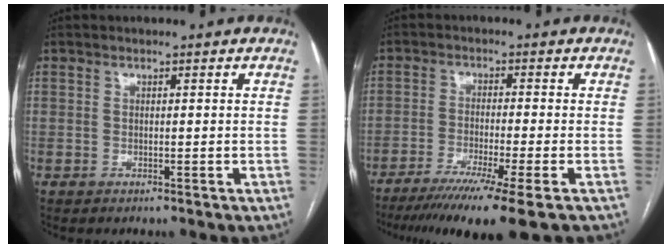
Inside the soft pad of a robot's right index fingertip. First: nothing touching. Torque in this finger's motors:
{"motor_torque": [1.43, -0.70, 0.68, 0.14]}